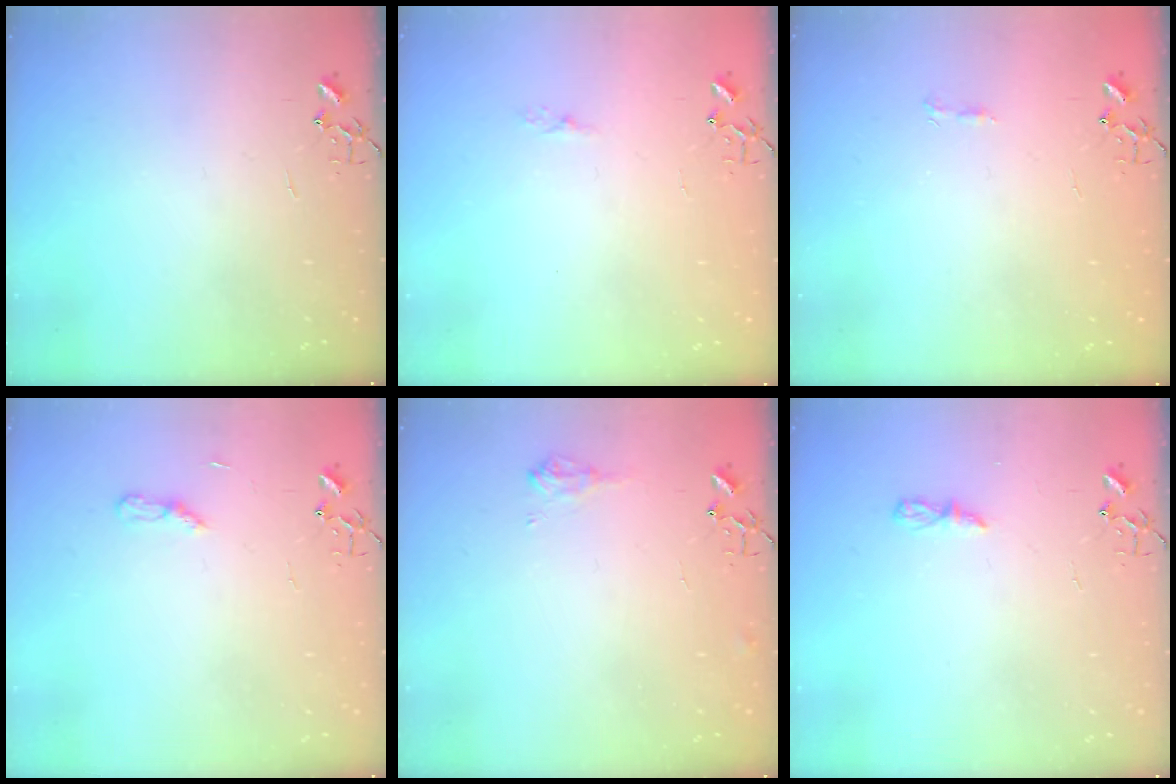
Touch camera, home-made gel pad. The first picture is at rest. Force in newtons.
{"total": 3.2, "press": 3.2, "slide": 0.5}
{"total": 5.0, "press": 4.9, "slide": 0.6}
{"total": 3.8, "press": 3.8, "slide": 0.4}
{"total": 7.4, "press": 7.4, "slide": 0.5}
{"total": 3.6, "press": 3.6, "slide": 0.4}